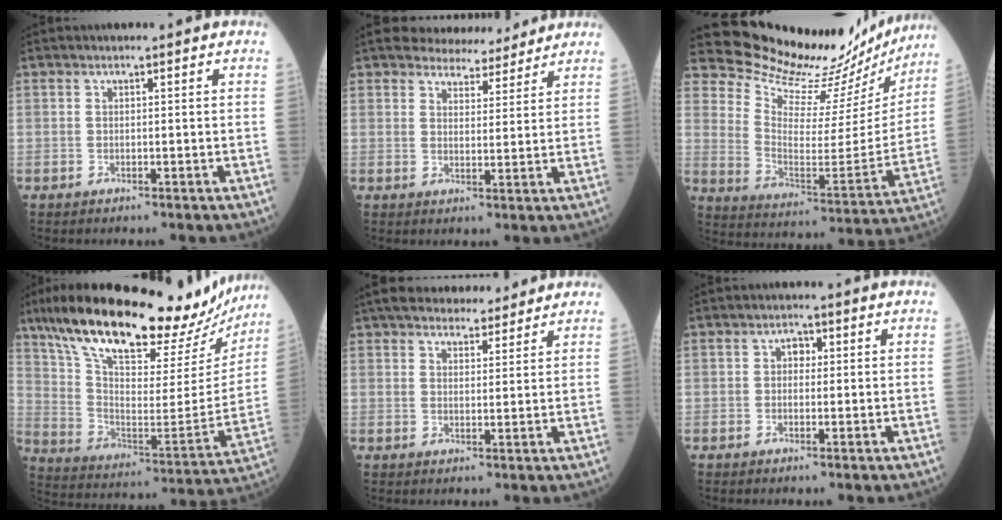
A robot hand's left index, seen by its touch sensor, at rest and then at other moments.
{"total": 6.6, "force": [6.2, 2.1, 1.2], "torque": [-0.015, 0.002, 0.083]}
{"total": 22.3, "force": [21.4, 4.8, 4.5], "torque": [-0.076, -0.080, 0.287]}
{"total": 30.7, "force": [25.2, 9.1, 15.0], "torque": [-0.255, -0.007, 0.360]}
{"total": 11.0, "force": [9.5, 3.2, 4.4], "torque": [-0.056, 0.028, 0.141]}
{"total": 1.8, "force": [0.1, 1.3, 1.2], "torque": [-0.016, 0.006, -0.003]}